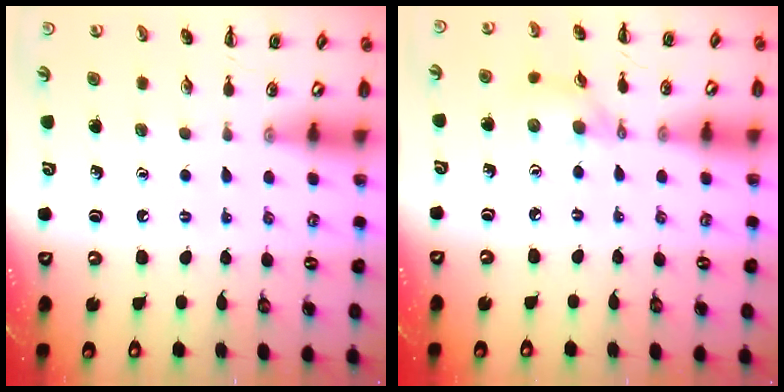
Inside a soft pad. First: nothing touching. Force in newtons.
{"total": 6.1, "press": 6.0, "slide": 0.8}